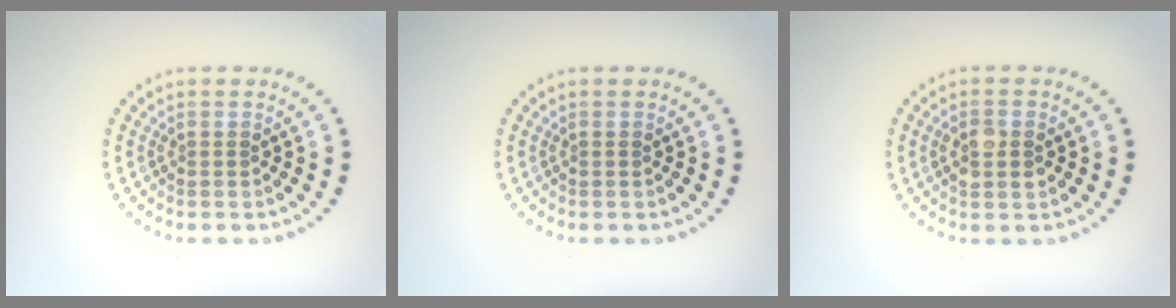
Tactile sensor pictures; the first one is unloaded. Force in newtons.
{"total": 0.0}
{"total": 2.0, "press": 2.0, "slide": 0.2}